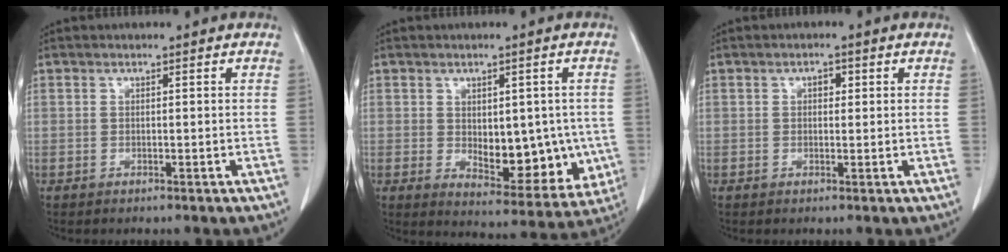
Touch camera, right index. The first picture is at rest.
{"total": 12.0, "force": [-0.9, 6.4, 10.1], "torque": [-0.125, 0.000, 0.013]}
{"total": 1.5, "force": [0.4, 0.9, 1.1], "torque": [-0.015, 0.004, 0.005]}